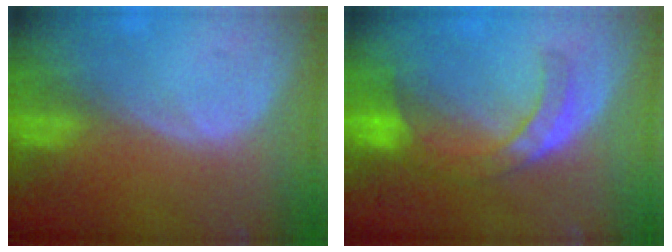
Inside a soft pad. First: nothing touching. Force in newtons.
{"total": 7.6, "press": 6.7, "slide": 3.6}